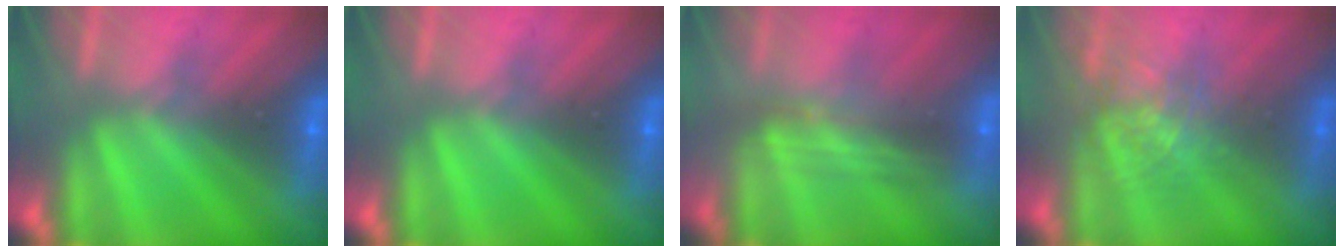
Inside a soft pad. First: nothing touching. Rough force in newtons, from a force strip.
{"total": 0.0}
{"total": 2.4}
{"total": 2.8}